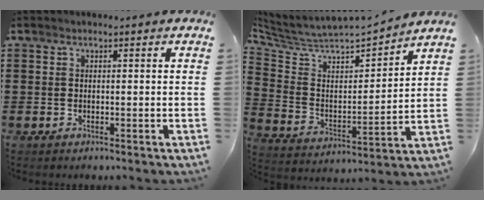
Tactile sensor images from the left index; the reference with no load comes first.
{"total": 4.9, "force": [4.6, 1.2, 1.1], "torque": [-0.053, -0.046, 0.072]}